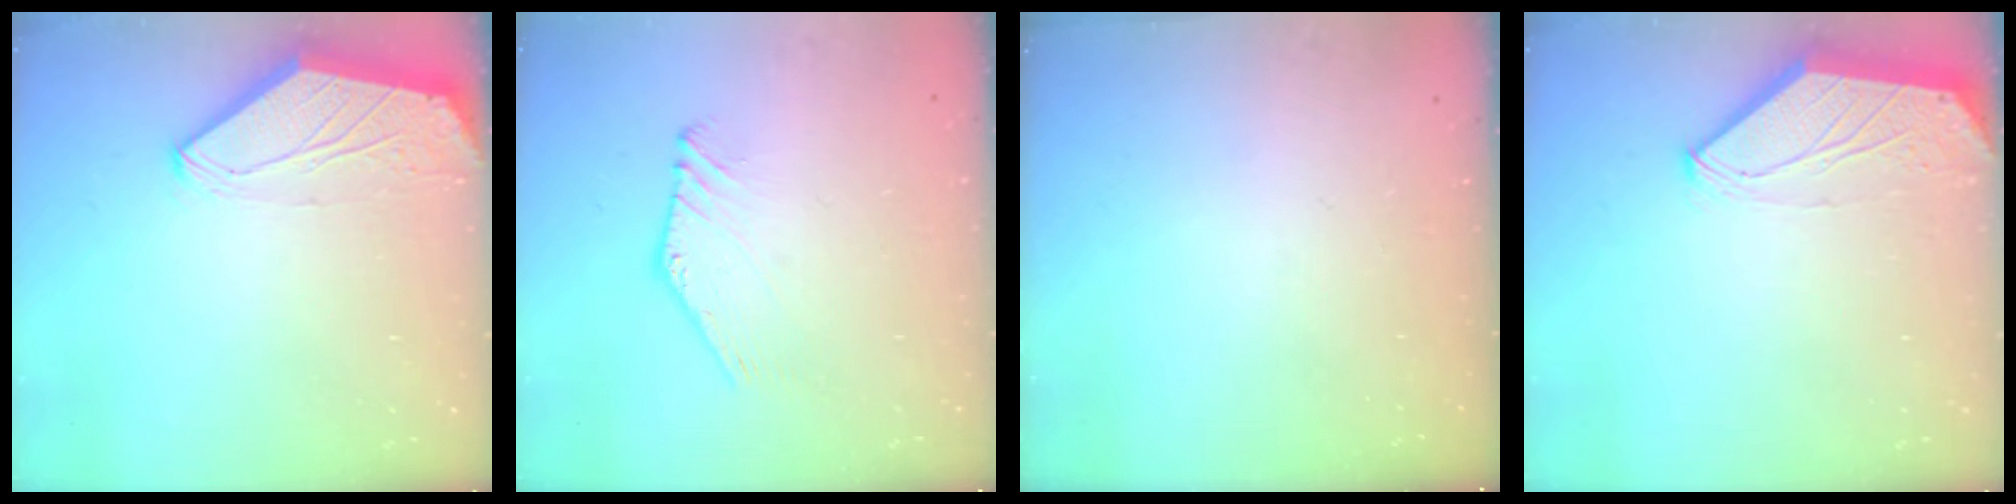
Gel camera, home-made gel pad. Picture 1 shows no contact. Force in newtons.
{"total": 2.1, "press": 2.1, "slide": 0.1}
{"total": 0.0}
{"total": 0.0}